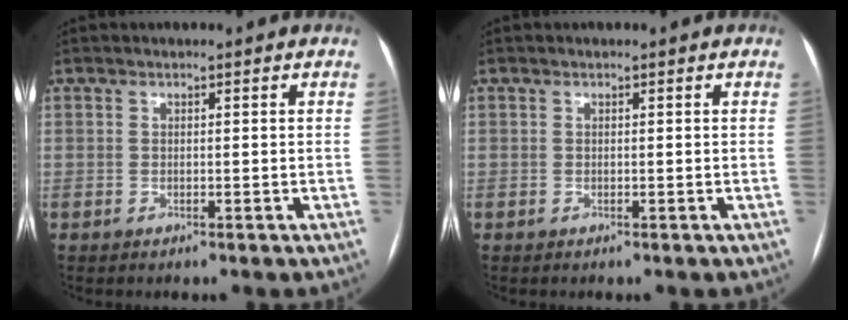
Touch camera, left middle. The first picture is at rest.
{"total": 0.0}